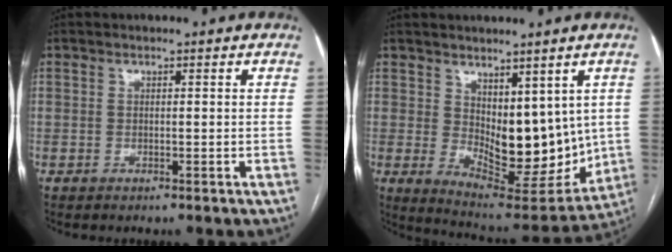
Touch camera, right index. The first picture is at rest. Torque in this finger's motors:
{"motor_torque": [1.02, 0.78, 0.25, 0.04]}